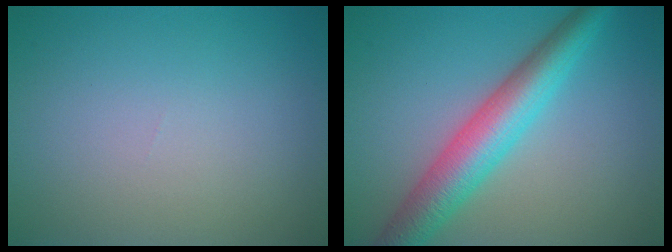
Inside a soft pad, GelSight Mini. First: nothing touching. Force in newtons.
{"total": 6.4, "press": 6.4, "slide": 0.1}